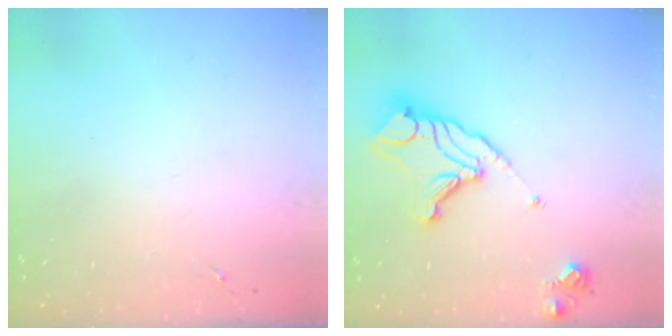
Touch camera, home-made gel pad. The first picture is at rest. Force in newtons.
{"total": 14.9, "press": 14.8, "slide": 1.5}